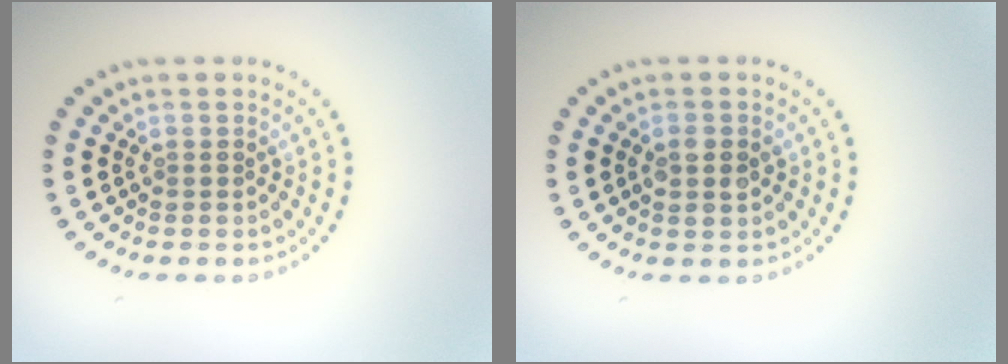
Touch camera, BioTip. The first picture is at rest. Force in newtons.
{"total": 1.7, "press": 1.6, "slide": 0.2}